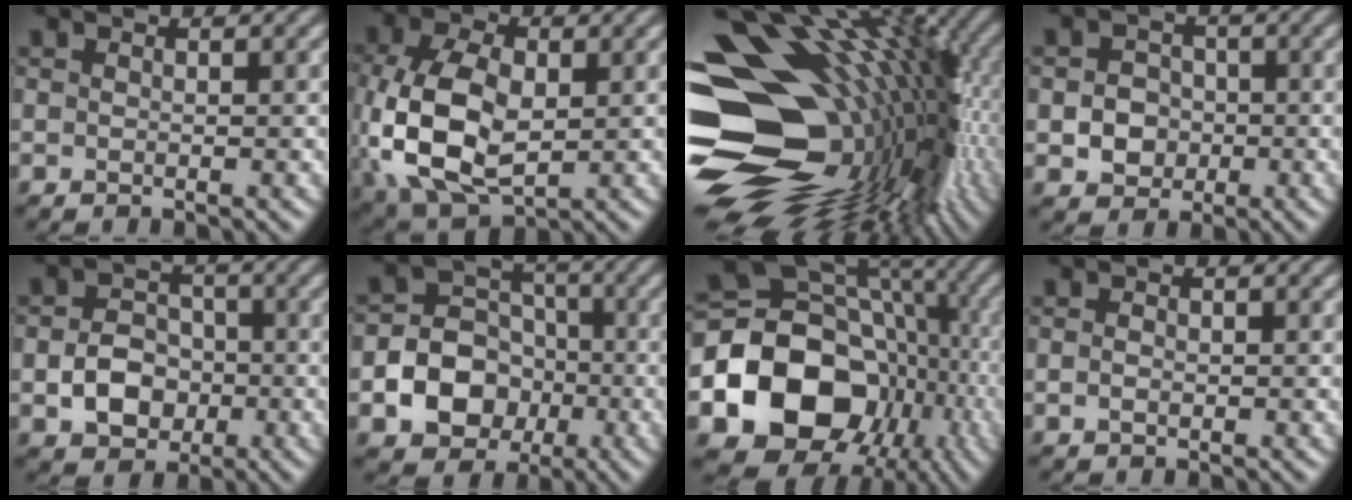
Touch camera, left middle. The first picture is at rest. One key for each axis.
{"total": 10.3, "fx": -0.8, "fy": 6.6, "fz": 7.8, "tx": -0.193, "ty": -0.012, "tz": -0.011}
{"total": 19.7, "fx": -2.6, "fy": 13.5, "fz": 14.0, "tx": -0.239, "ty": 0.001, "tz": -0.040}
{"total": 3.3, "fx": -0.6, "fy": 2.9, "fz": 1.5, "tx": -0.010, "ty": -0.003, "tz": -0.015}
{"total": 4.6, "fx": -1.2, "fy": 3.6, "fz": 2.6, "tx": -0.041, "ty": -0.001, "tz": -0.021}
{"total": 8.6, "fx": -2.6, "fy": 7.3, "fz": 3.8, "tx": -0.051, "ty": -0.003, "tz": -0.072}
{"total": 16.5, "fx": -4.0, "fy": 13.3, "fz": 8.9, "tx": -0.170, "ty": -0.018, "tz": -0.069}
{"total": 0.8, "fx": -0.1, "fy": 0.5, "fz": 0.5, "tx": -0.011, "ty": -0.003, "tz": -0.003}